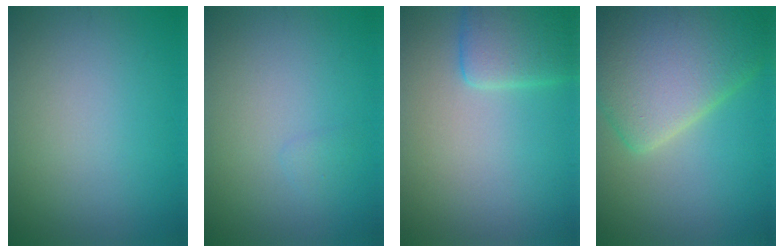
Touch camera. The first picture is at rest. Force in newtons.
{"total": 0.6, "press": 0.6, "slide": 0.0}
{"total": 3.6, "press": 3.6, "slide": 0.4}
{"total": 9.6, "press": 9.6, "slide": 0.5}